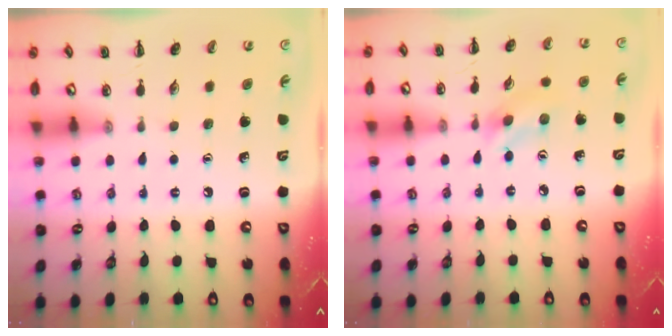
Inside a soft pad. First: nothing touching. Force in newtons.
{"total": 2.7, "press": 2.6, "slide": 0.6}